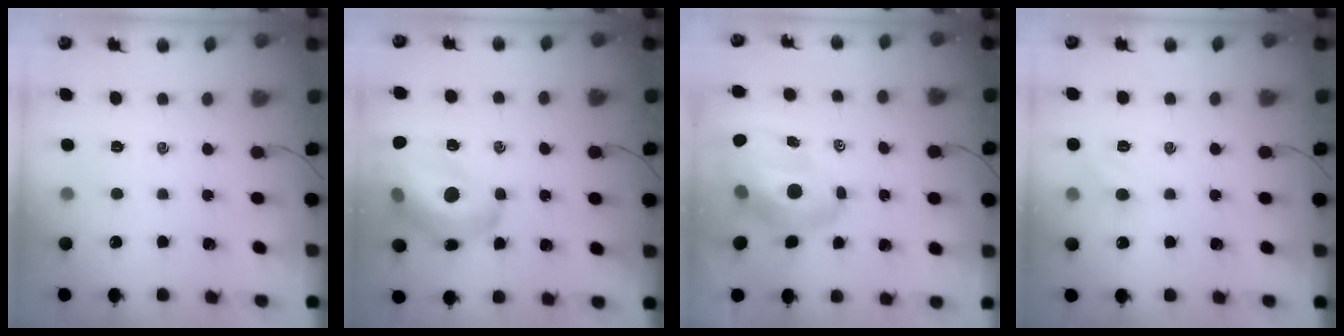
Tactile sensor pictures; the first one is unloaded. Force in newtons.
{"total": 21.2, "press": 21.0, "slide": 3.3}
{"total": 11.0, "press": 10.5, "slide": 3.3}
{"total": 4.9, "press": 4.7, "slide": 1.3}